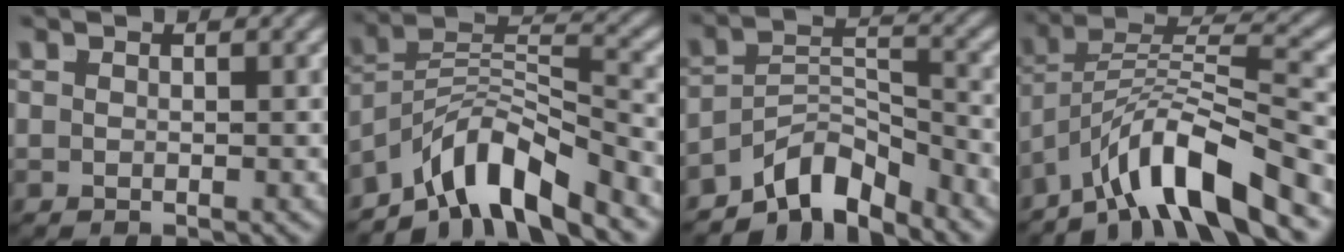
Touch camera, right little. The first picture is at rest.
{"total": 10.4, "force": [-4.8, 6.3, 6.7], "torque": [-0.103, -0.023, -0.074]}
{"total": 8.8, "force": [-6.0, 4.6, 4.4], "torque": [-0.058, -0.025, -0.092]}
{"total": 8.5, "force": [-3.2, 4.4, 6.5], "torque": [-0.106, -0.022, -0.044]}